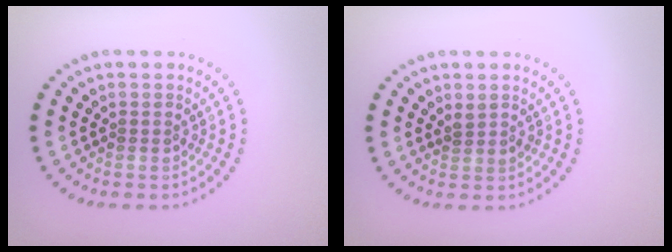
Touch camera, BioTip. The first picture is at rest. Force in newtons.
{"total": 1.1, "press": 0.9, "slide": 0.6}